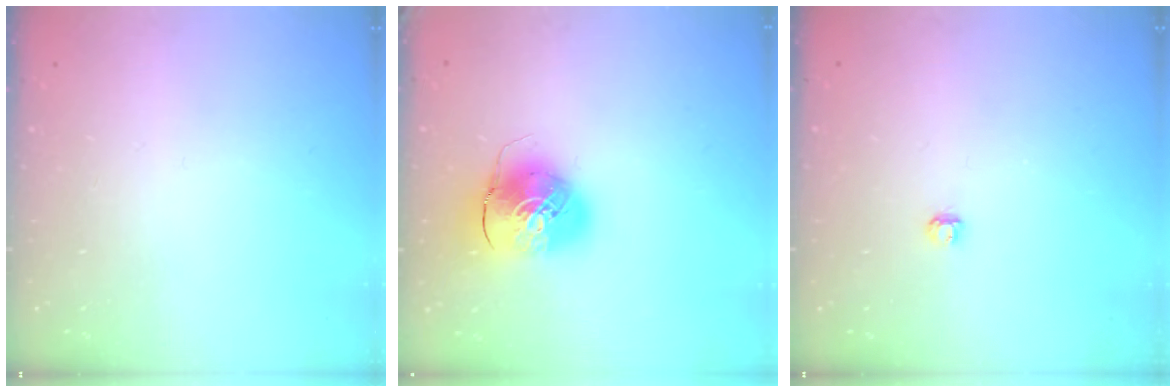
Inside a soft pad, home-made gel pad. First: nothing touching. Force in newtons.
{"total": 10.5, "press": 10.4, "slide": 1.8}
{"total": 2.9, "press": 2.9, "slide": 0.3}